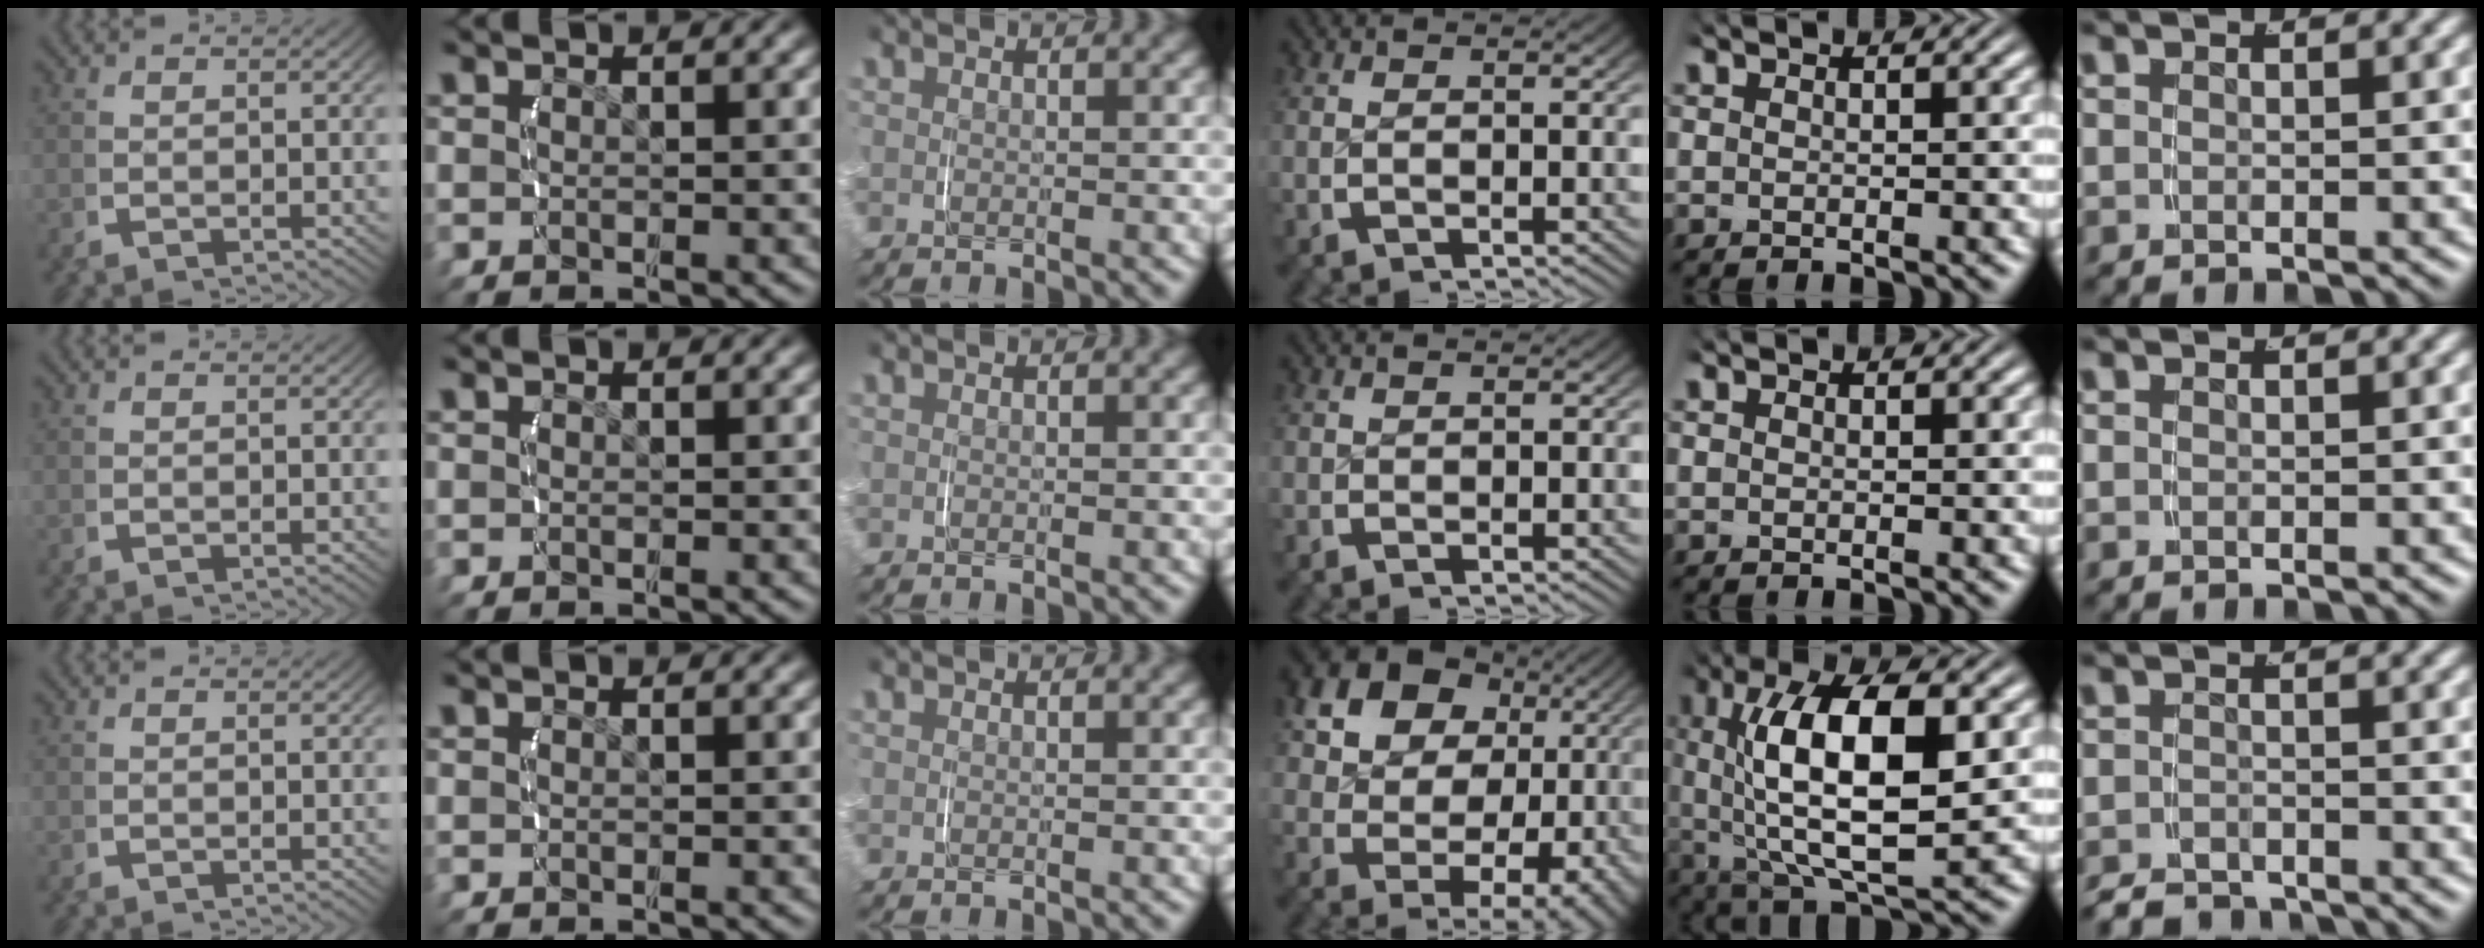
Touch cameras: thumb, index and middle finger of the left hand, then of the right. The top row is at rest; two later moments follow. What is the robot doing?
{"motion": "grasp_and_lifting", "object": "velcro strap"}